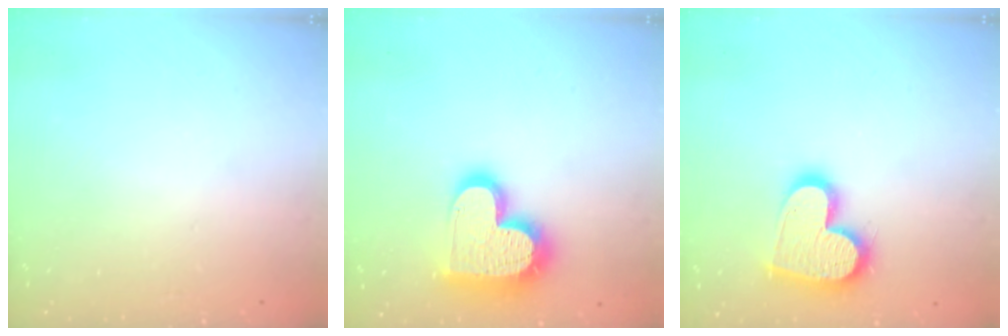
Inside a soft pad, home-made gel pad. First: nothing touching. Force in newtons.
{"total": 19.5, "press": 19.5, "slide": 1.5}
{"total": 17.0, "press": 17.0, "slide": 1.5}